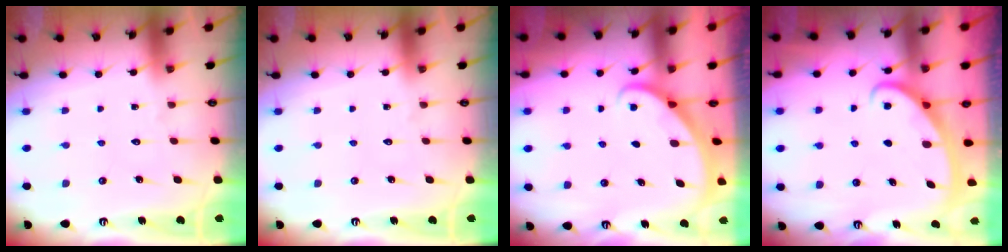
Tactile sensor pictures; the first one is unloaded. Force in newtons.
{"total": 0.0}
{"total": 1.9, "press": 1.9, "slide": 0.1}
{"total": 2.8, "press": 2.8, "slide": 0.4}